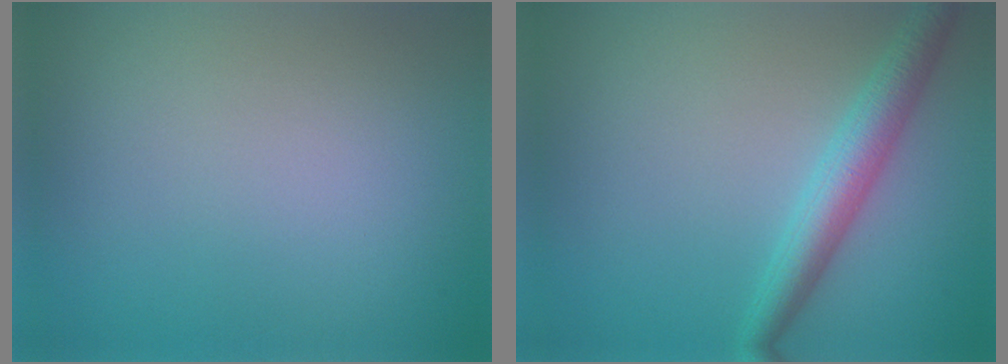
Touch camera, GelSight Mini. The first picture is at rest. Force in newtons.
{"total": 3.8, "press": 3.8, "slide": 0.0}